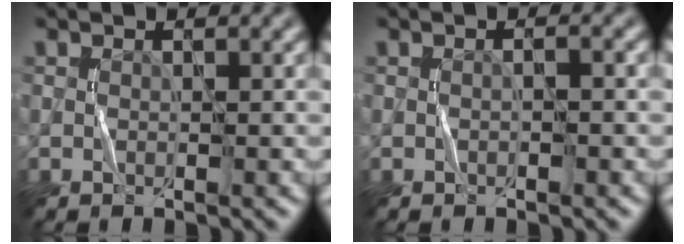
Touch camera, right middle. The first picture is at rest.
{"total": 0.9, "force": [0.1, 0.3, 0.8], "torque": [-0.006, -0.006, -0.003]}